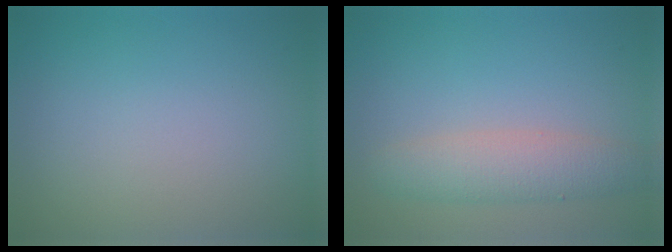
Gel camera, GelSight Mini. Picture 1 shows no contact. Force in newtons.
{"total": 3.7, "press": 3.7, "slide": 0.1}